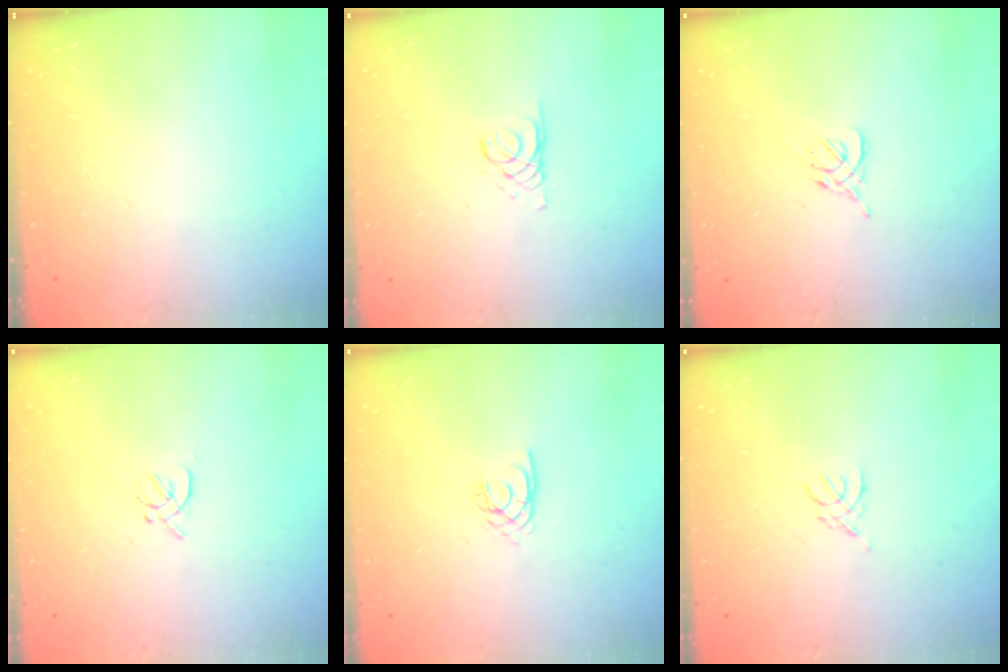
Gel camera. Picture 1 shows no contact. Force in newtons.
{"total": 2.1, "press": 2.1, "slide": 0.2}
{"total": 1.2, "press": 1.1, "slide": 0.5}
{"total": 1.9, "press": 1.8, "slide": 0.5}
{"total": 1.8, "press": 1.8, "slide": 0.2}
{"total": 1.8, "press": 1.7, "slide": 0.4}